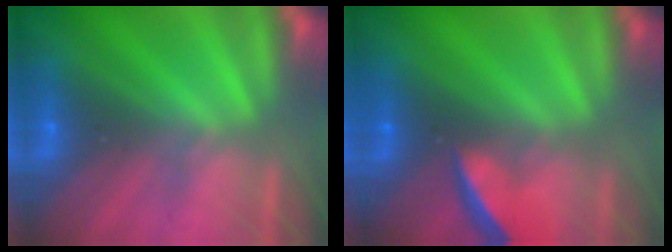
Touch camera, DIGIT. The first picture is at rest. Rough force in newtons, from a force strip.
{"total": 6.6}